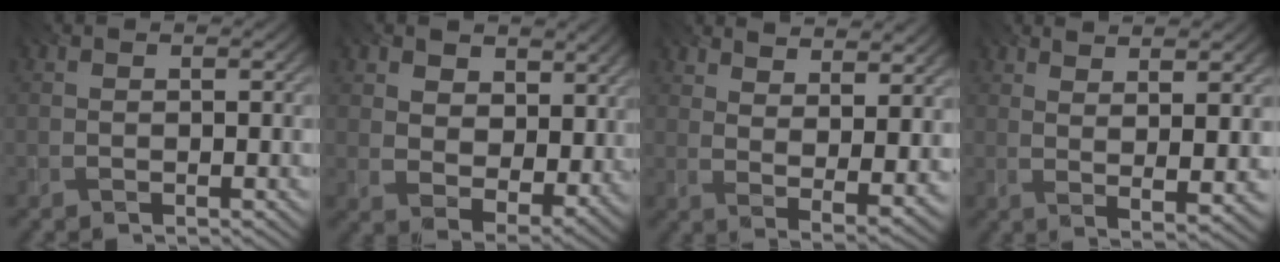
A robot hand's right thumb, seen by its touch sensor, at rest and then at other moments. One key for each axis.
{"total": 8.9, "fx": 4.6, "fy": 5.8, "fz": 4.9, "tx": -0.112, "ty": -0.006, "tz": 0.064}
{"total": 10.2, "fx": 7.1, "fy": 3.2, "fz": 6.6, "tx": -0.117, "ty": -0.003, "tz": 0.106}
{"total": 7.3, "fx": 3.9, "fy": 1.3, "fz": 6.1, "tx": -0.090, "ty": 0.006, "tz": 0.057}